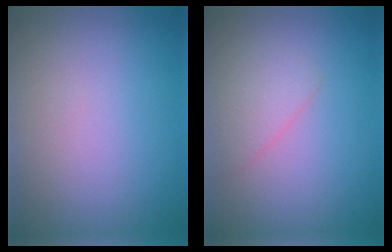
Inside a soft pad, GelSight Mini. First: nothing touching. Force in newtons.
{"total": 1.9, "press": 1.8, "slide": 0.1}